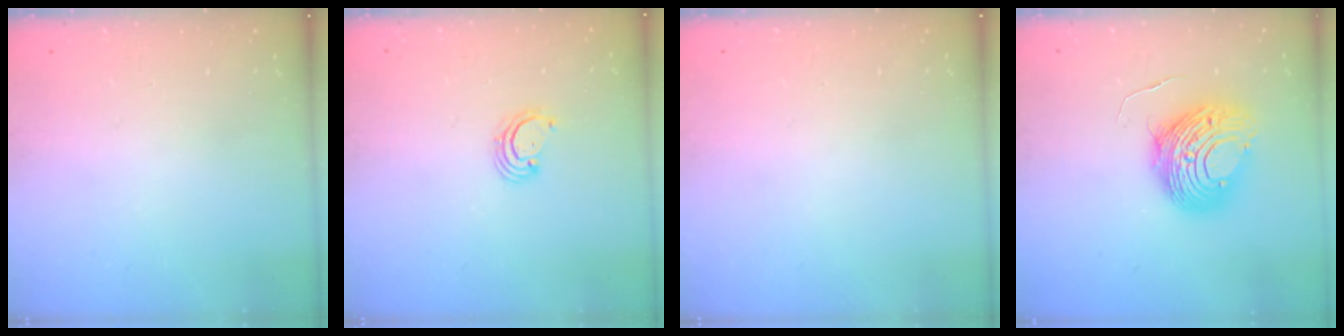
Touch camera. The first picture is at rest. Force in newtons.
{"total": 2.8, "press": 2.8, "slide": 0.3}
{"total": 0.0}
{"total": 12.1, "press": 12.1, "slide": 1.2}